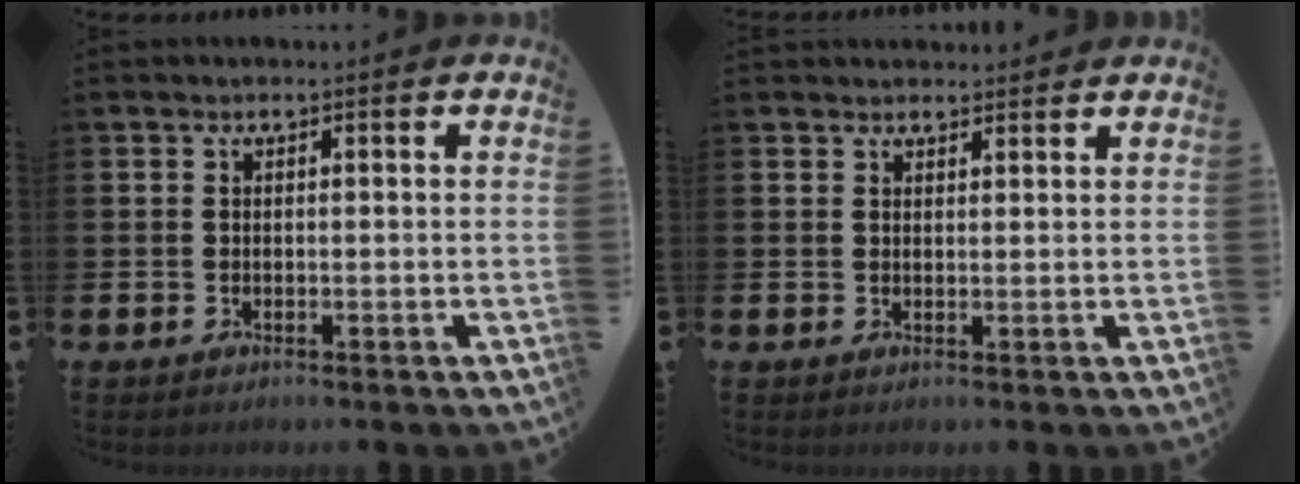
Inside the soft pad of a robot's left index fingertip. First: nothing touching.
{"total": 1.9, "force": [1.8, 0.5, -0.1], "torque": [0.010, -0.006, 0.033]}